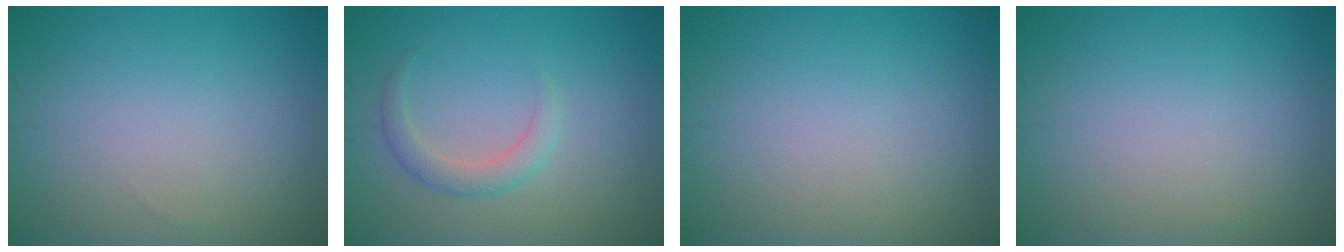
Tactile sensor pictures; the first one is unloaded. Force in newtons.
{"total": 2.1, "press": 2.0, "slide": 0.2}
{"total": 0.0}
{"total": 0.0}